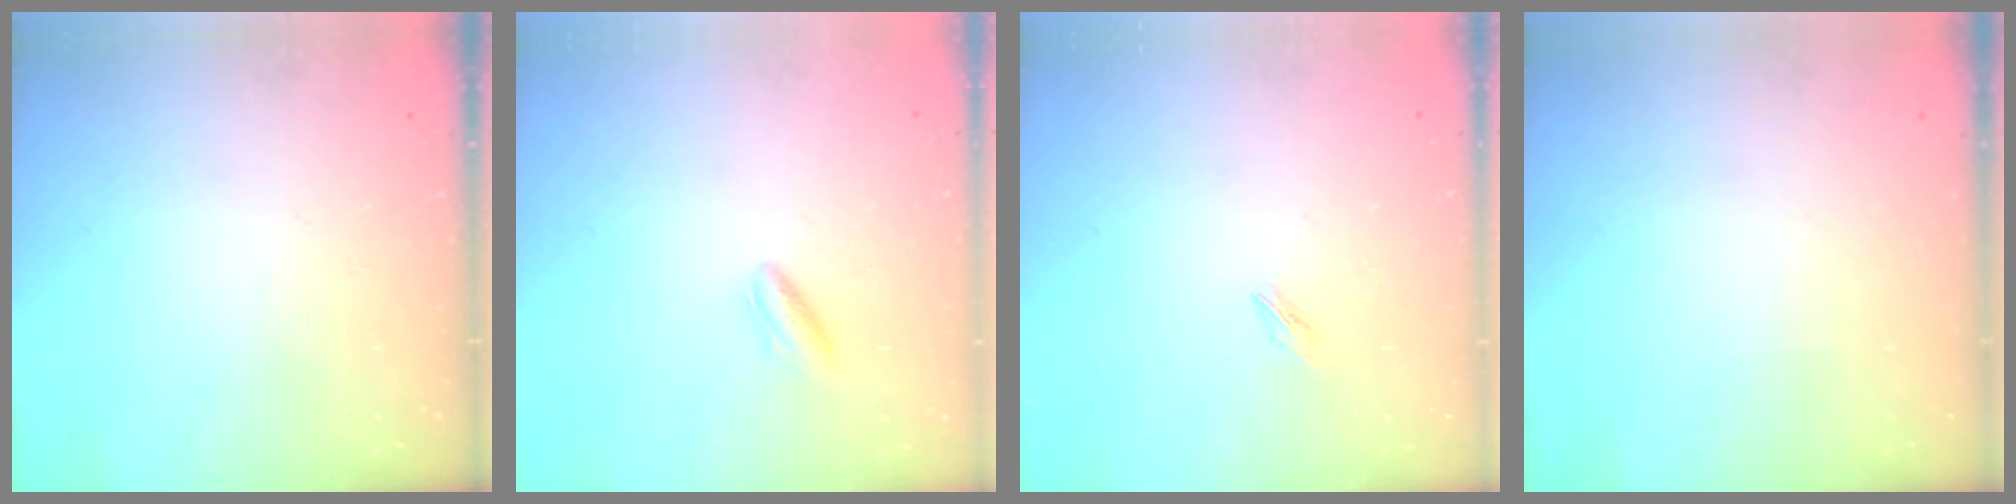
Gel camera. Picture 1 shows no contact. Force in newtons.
{"total": 4.1, "press": 4.0, "slide": 1.0}
{"total": 1.7, "press": 1.7, "slide": 0.2}
{"total": 0.0}